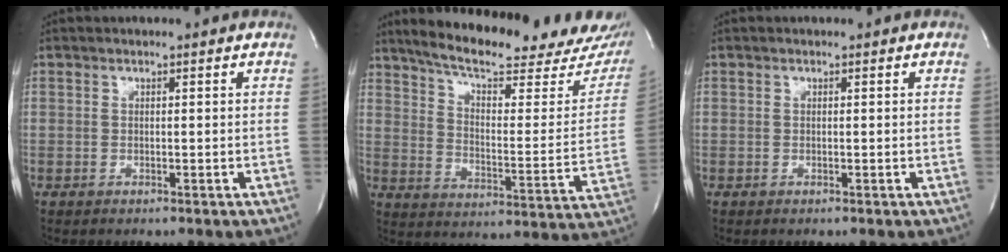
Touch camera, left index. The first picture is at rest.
{"total": 26.5, "force": [22.4, 4.6, 13.3], "torque": [-0.202, -0.052, 0.290]}
{"total": 0.0}